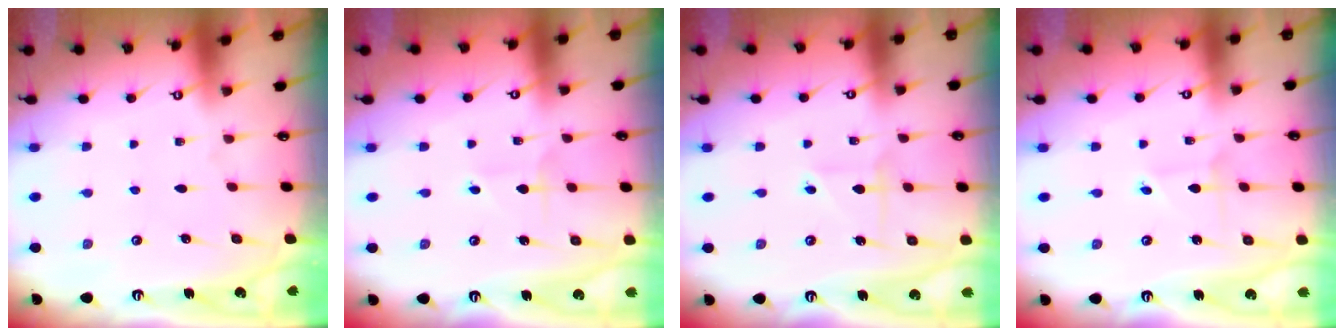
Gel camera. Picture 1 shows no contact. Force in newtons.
{"total": 2.3, "press": 2.3, "slide": 0.2}
{"total": 5.2, "press": 5.2, "slide": 0.6}
{"total": 1.8, "press": 1.8, "slide": 0.1}